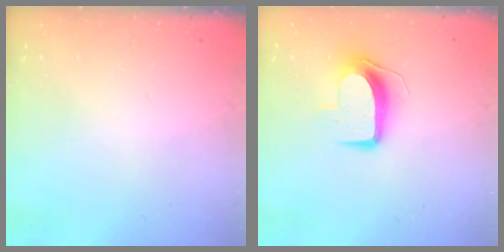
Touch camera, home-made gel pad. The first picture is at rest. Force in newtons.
{"total": 9.2, "press": 9.2, "slide": 0.2}